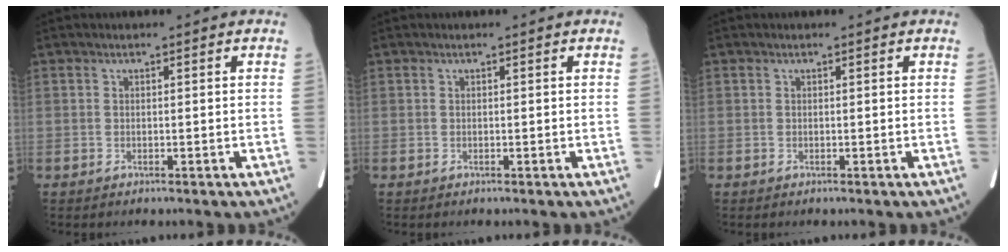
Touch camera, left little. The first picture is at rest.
{"total": 0.0}
{"total": 0.0}